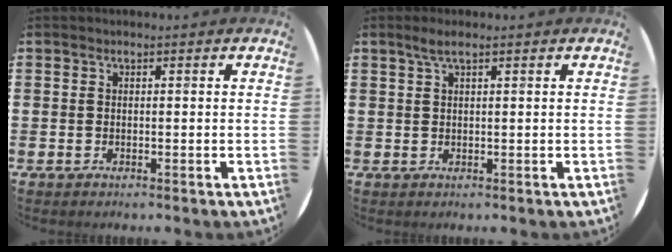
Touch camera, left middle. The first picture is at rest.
{"total": 2.0, "force": [1.2, 0.2, 1.6], "torque": [-0.032, 0.004, 0.020]}